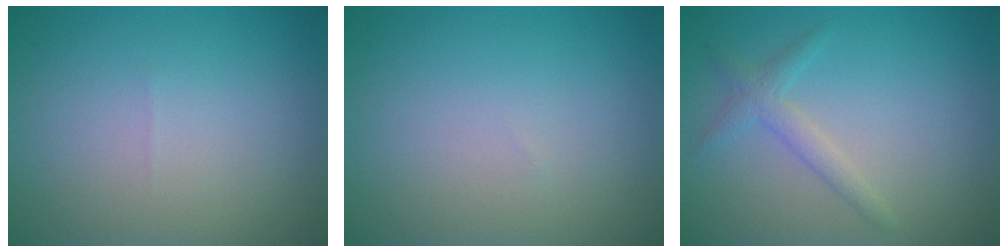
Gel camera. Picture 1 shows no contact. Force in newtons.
{"total": 0.0}
{"total": 1.8, "press": 1.8, "slide": 0.0}